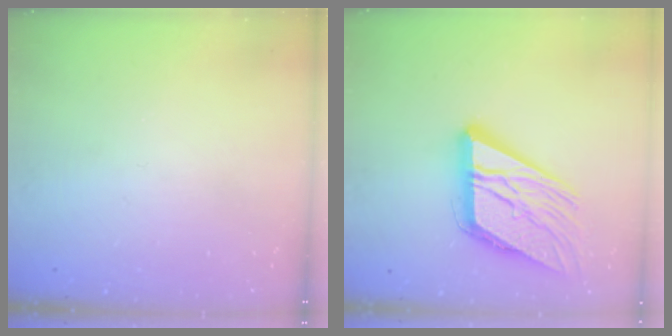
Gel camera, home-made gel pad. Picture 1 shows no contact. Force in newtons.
{"total": 18.6, "press": 18.4, "slide": 2.2}